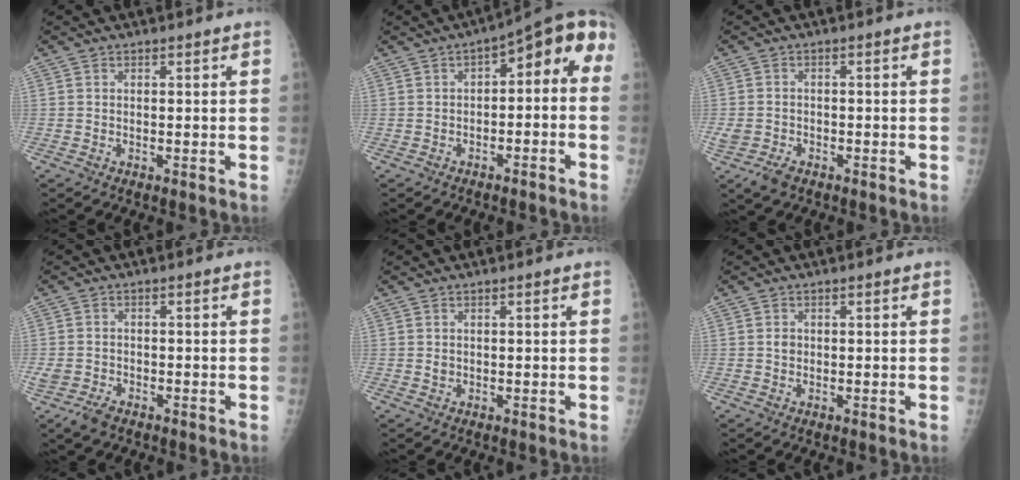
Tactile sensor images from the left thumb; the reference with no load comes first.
{"total": 9.0, "force": [-1.0, 4.8, 7.5], "torque": [-0.067, 0.050, -0.023]}
{"total": 5.9, "force": [-3.8, 3.6, 2.8], "torque": [-0.062, 0.009, -0.061]}
{"total": 5.3, "force": [-3.8, 2.8, 2.4], "torque": [-0.054, 0.006, -0.065]}
{"total": 0.9, "force": [0.2, 0.6, 0.6], "torque": [-0.005, 0.000, 0.007]}
{"total": 0.9, "force": [-0.1, 0.9, 0.3], "torque": [-0.002, 0.002, -0.001]}